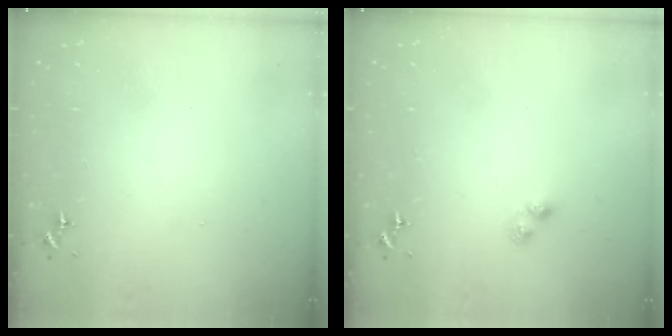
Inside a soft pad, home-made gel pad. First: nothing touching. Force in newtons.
{"total": 3.3, "press": 3.2, "slide": 0.5}